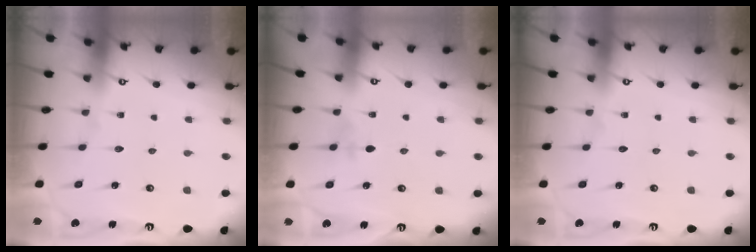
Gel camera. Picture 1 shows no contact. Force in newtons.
{"total": 1.9, "press": 1.9, "slide": 0.4}
{"total": 0.0}